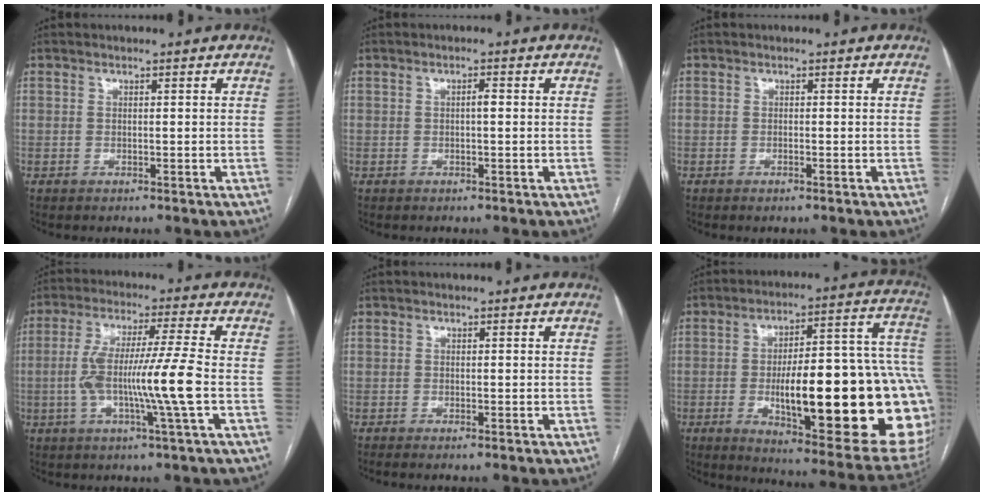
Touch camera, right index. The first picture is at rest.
{"total": 1.1, "force": [0.0, 0.2, 1.1], "torque": [-0.015, 0.003, -0.001]}
{"total": 0.7, "force": [-0.5, 0.0, 0.5], "torque": [-0.009, -0.001, -0.006]}
{"total": 11.6, "force": [-2.1, -0.8, 11.4], "torque": [-0.218, 0.000, -0.043]}
{"total": 0.7, "force": [-0.5, -0.1, 0.5], "torque": [-0.011, -0.001, -0.009]}
{"total": 32.2, "force": [-4.6, 6.7, 31.1], "torque": [-0.353, 0.014, -0.059]}